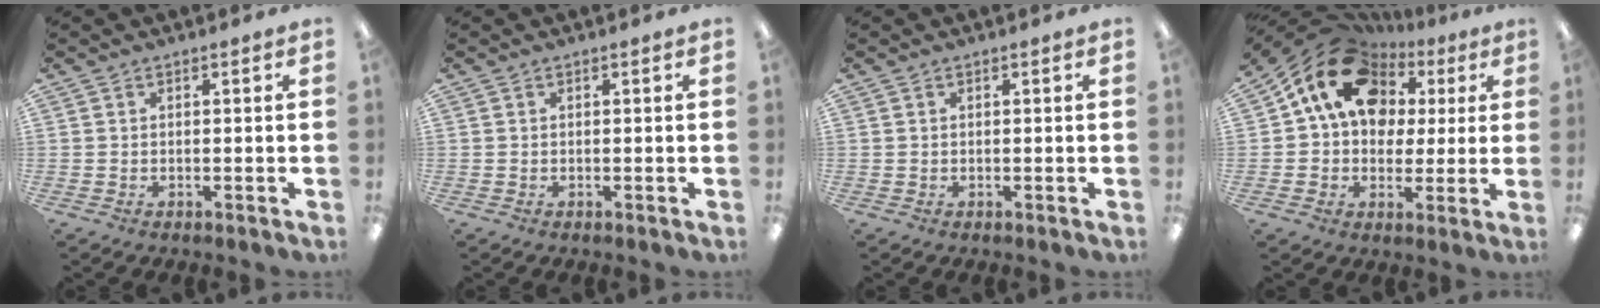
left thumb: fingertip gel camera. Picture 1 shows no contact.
{"total": 0.0}
{"total": 0.5, "force": [0.2, 0.4, 0.0], "torque": [0.000, 0.005, 0.003]}
{"total": 17.5, "force": [8.0, 13.0, 8.6], "torque": [-0.151, -0.021, 0.152]}